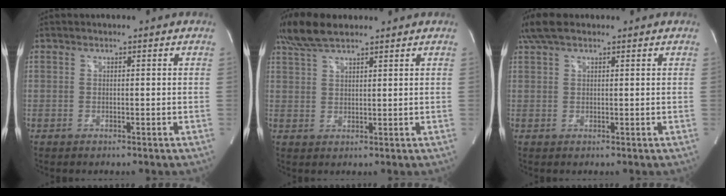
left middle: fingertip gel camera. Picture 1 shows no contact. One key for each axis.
{"total": 6.8, "fx": 5.5, "fy": 1.7, "fz": 3.7, "tx": -0.085, "ty": 0.024, "tz": 0.109}
{"total": 4.8, "fx": 3.5, "fy": 1.7, "fz": 2.8, "tx": -0.068, "ty": 0.029, "tz": 0.071}